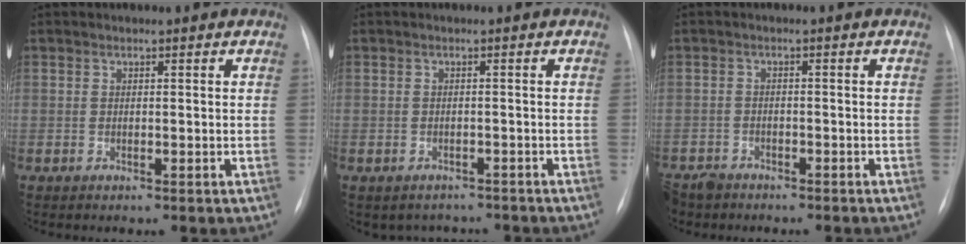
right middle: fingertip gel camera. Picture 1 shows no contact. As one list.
[{"total": 3.5, "force": [-3.0, 1.8, -0.1], "torque": [0.002, 0.013, -0.037]}, {"total": 4.5, "force": [-3.9, 2.2, 0.5], "torque": [-0.009, -0.005, -0.070]}]